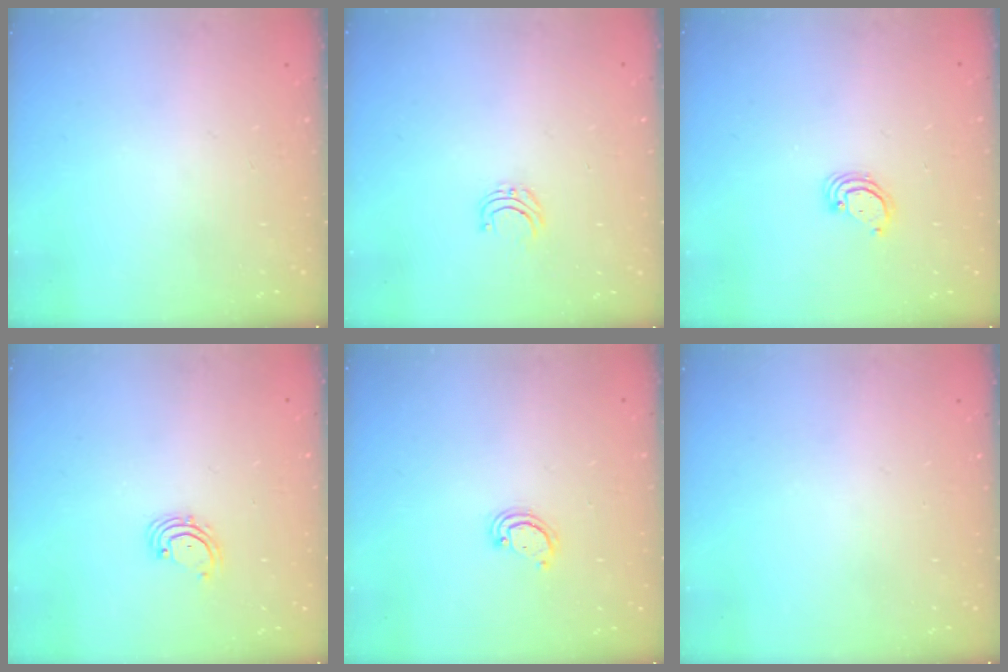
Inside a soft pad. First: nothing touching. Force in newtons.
{"total": 4.0, "press": 4.0, "slide": 0.3}
{"total": 3.1, "press": 3.1, "slide": 0.3}
{"total": 2.0, "press": 2.0, "slide": 0.4}
{"total": 2.3, "press": 2.3, "slide": 0.3}
{"total": 0.0}